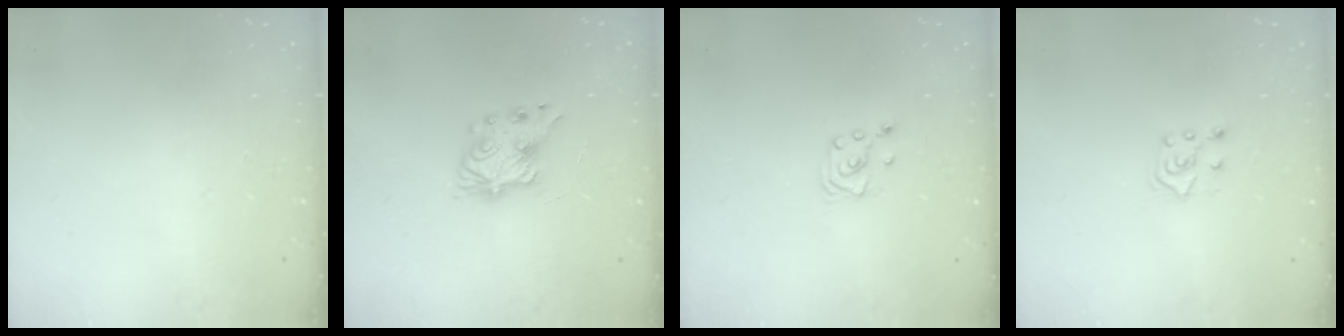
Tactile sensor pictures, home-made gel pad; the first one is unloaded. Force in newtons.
{"total": 7.1, "press": 7.1, "slide": 0.5}
{"total": 3.4, "press": 3.4, "slide": 0.4}
{"total": 5.5, "press": 5.5, "slide": 0.4}